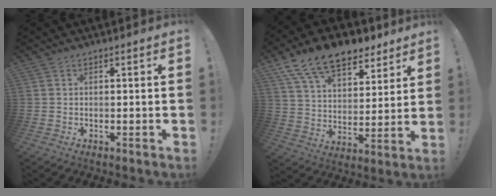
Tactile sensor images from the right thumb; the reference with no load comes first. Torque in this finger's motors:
{"motor_torque": [0.03, 1.05, 1.22, 0.81, 0.19]}